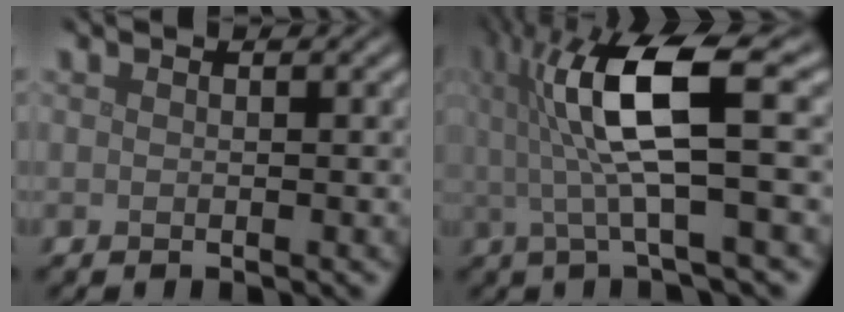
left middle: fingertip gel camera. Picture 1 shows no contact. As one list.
[{"total": 9.7, "force": [1.6, 2.2, 9.3], "torque": [-0.166, 0.009, 0.030]}]